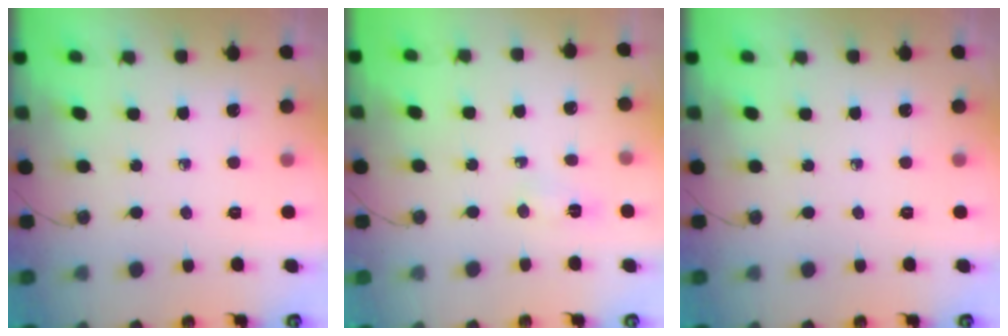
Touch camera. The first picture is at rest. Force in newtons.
{"total": 2.8, "press": 2.8, "slide": 0.2}
{"total": 0.0}